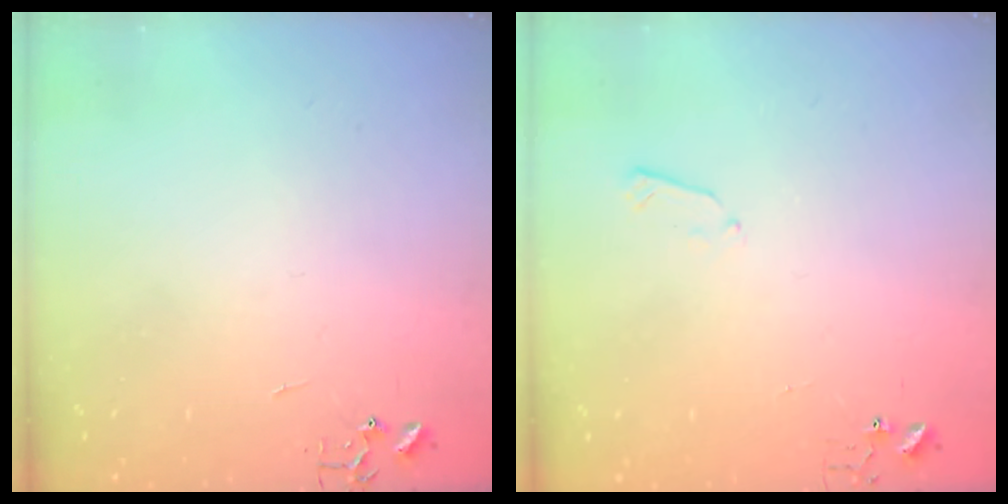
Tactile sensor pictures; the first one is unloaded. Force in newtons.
{"total": 3.7, "press": 3.6, "slide": 0.5}